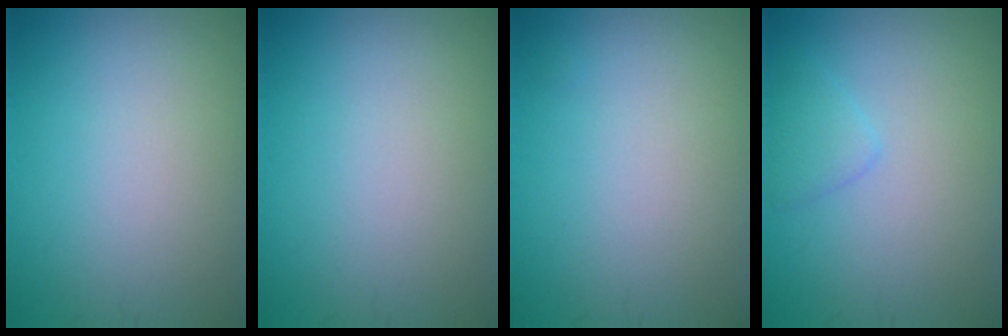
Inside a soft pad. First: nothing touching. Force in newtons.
{"total": 0.0}
{"total": 0.0}
{"total": 1.5, "press": 1.5, "slide": 0.1}